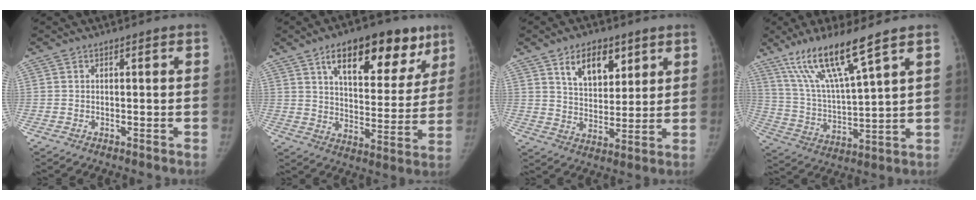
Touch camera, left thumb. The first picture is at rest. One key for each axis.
{"total": 20.7, "fx": 11.7, "fy": 10.0, "fz": 13.9, "tx": -0.149, "ty": -0.029, "tz": 0.177}
{"total": 10.4, "fx": 5.7, "fy": 6.0, "fz": 6.4, "tx": -0.071, "ty": -0.034, "tz": 0.100}
{"total": 14.7, "fx": 9.7, "fy": 1.5, "fz": 10.9, "tx": -0.207, "ty": -0.044, "tz": 0.198}